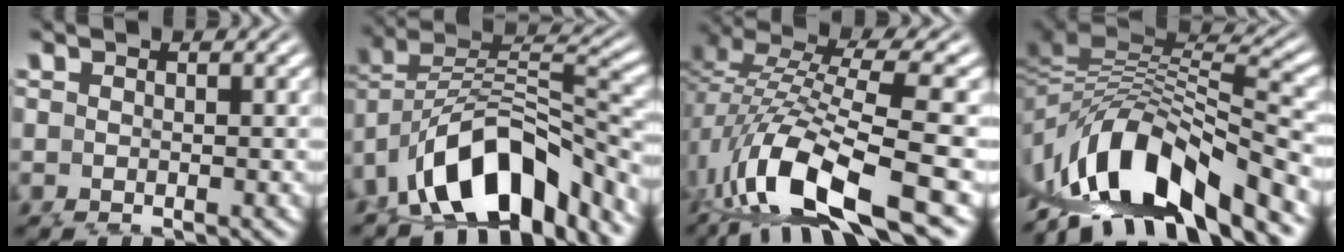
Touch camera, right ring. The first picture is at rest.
{"total": 7.3, "force": [-2.7, 4.6, 5.0], "torque": [-0.101, -0.021, -0.031]}
{"total": 8.9, "force": [-1.1, 5.0, 7.2], "torque": [-0.152, -0.034, 0.005]}
{"total": 10.9, "force": [-2.0, 7.3, 7.8], "torque": [-0.149, -0.017, -0.020]}